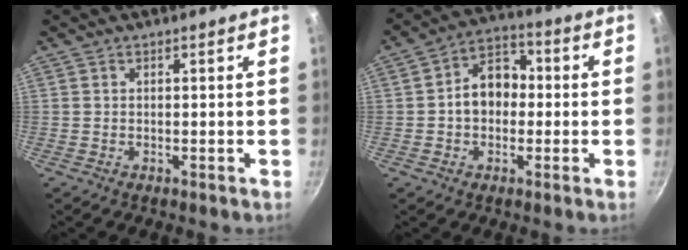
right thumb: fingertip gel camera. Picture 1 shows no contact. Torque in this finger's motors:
{"motor_torque": [1.08, 0.97, 1.07, -0.34, 0.04]}